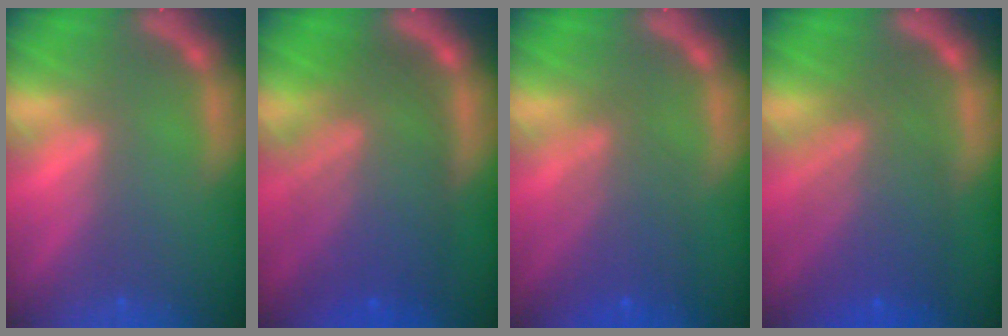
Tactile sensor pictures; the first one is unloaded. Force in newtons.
{"total": 10.1}
{"total": 5.0}
{"total": 7.6}